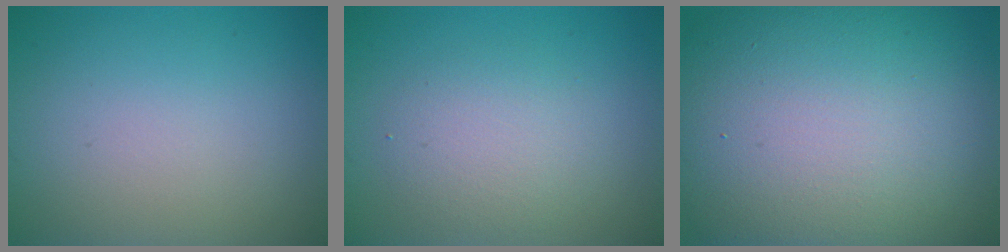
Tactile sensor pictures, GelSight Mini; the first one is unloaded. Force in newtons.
{"total": 2.9, "press": 2.9, "slide": 0.2}
{"total": 18.8, "press": 18.8, "slide": 0.9}